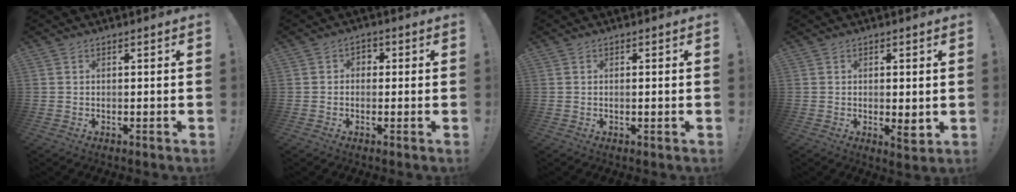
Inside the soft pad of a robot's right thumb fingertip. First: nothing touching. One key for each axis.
{"total": 2.2, "fx": -0.6, "fy": 1.9, "fz": 0.9, "tx": -0.016, "ty": 0.005, "tz": -0.012}
{"total": 0.7, "fx": -0.1, "fy": 0.0, "fz": 0.7, "tx": -0.005, "ty": -0.002, "tz": -0.003}
{"total": 3.7, "fx": -0.5, "fy": 1.2, "fz": 3.5, "tx": -0.043, "ty": -0.004, "tz": -0.007}